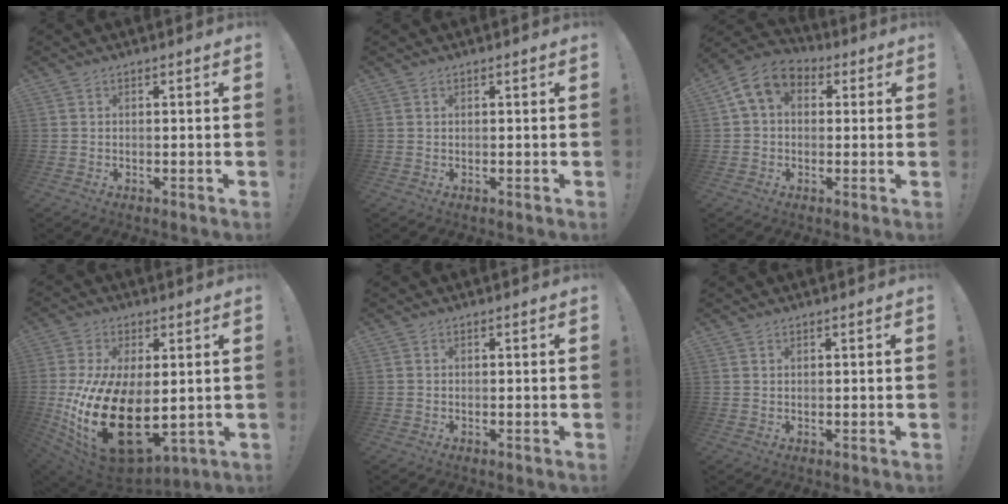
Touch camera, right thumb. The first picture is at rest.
{"total": 0.0}
{"total": 9.8, "force": [2.9, 7.1, 6.2], "torque": [-0.099, 0.007, 0.063]}
{"total": 25.9, "force": [-3.1, 14.8, 21.0], "torque": [-0.395, -0.002, -0.030]}
{"total": 0.0}
{"total": 0.8, "force": [0.6, 0.4, 0.2], "torque": [0.004, -0.003, 0.011]}